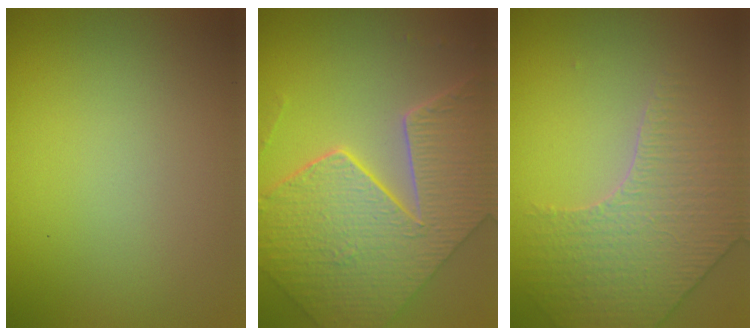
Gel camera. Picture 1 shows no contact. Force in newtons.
{"total": 9.2, "press": 6.7, "slide": 6.3}
{"total": 3.8, "press": 3.8, "slide": 0.5}